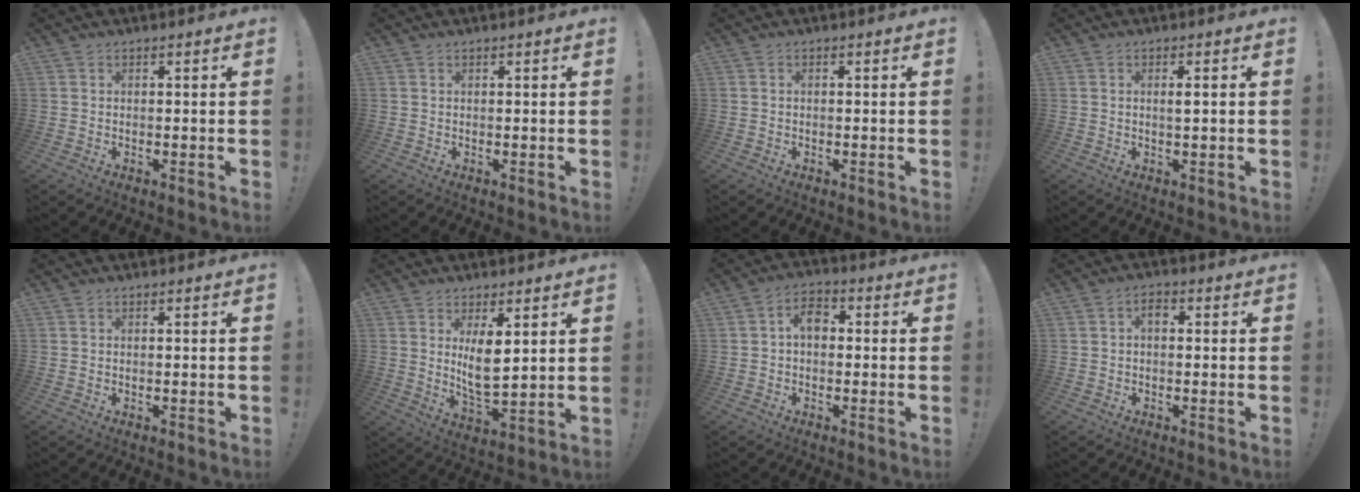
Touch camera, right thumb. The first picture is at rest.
{"total": 0.0}
{"total": 0.0}
{"total": 1.6, "force": [0.5, 0.1, 1.5], "torque": [-0.014, -0.006, 0.004]}
{"total": 0.0}
{"total": 8.9, "force": [2.9, 3.9, 7.5], "torque": [-0.141, -0.022, 0.051]}
{"total": 5.8, "force": [0.2, 3.8, 4.4], "torque": [-0.078, 0.012, 0.005]}
{"total": 2.7, "force": [-0.2, 1.6, 2.2], "torque": [-0.035, 0.008, -0.006]}